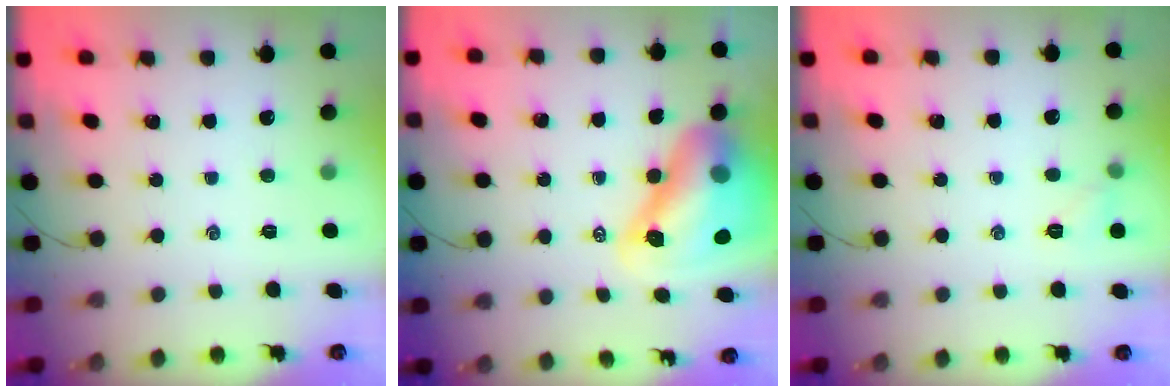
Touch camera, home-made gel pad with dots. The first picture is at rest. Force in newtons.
{"total": 17.4, "press": 16.6, "slide": 5.1}
{"total": 5.0, "press": 4.7, "slide": 1.5}